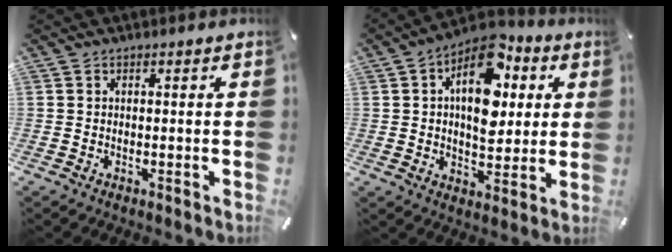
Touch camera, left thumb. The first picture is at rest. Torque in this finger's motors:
{"motor_torque": [1.10, 1.67, 1.95, -0.73, 0.40]}